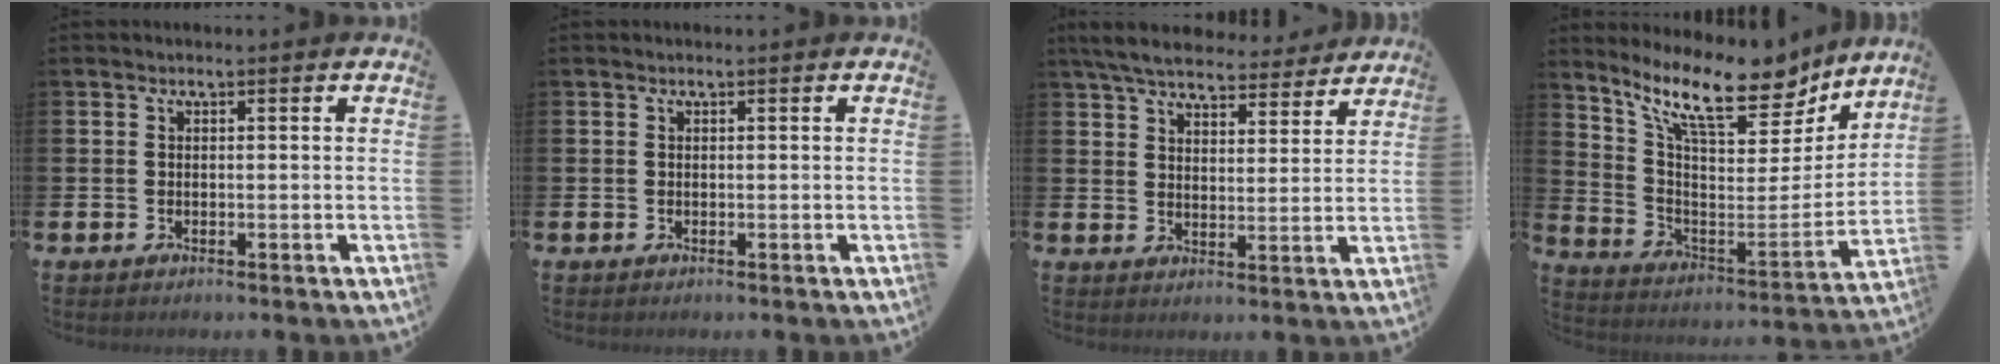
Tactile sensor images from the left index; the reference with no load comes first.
{"total": 0.0}
{"total": 6.6, "force": [6.2, 1.5, 1.4], "torque": [-0.053, -0.034, 0.112]}
{"total": 13.0, "force": [10.5, 4.1, 6.5], "torque": [-0.151, -0.073, 0.179]}